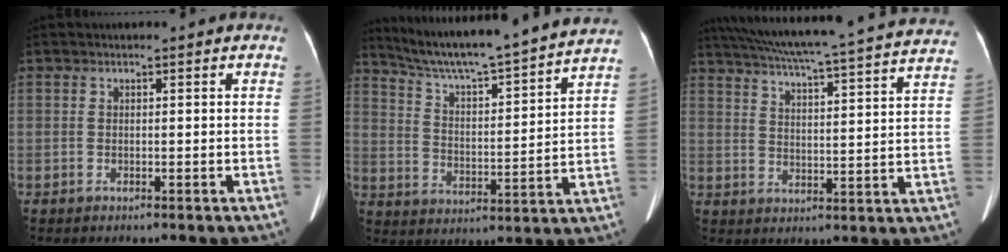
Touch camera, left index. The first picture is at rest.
{"total": 21.8, "force": [19.8, -0.6, 9.2], "torque": [-0.157, -0.018, 0.287]}
{"total": 29.5, "force": [26.7, 1.6, 12.5], "torque": [-0.213, -0.034, 0.336]}